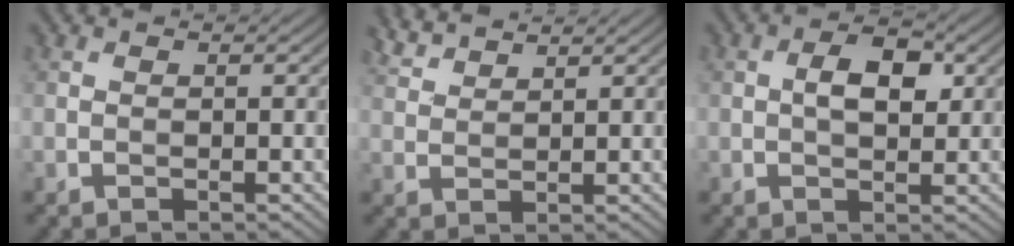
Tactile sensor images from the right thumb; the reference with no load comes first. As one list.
[{"total": 3.4, "force": [3.1, 0.7, 1.2], "torque": [-0.030, 0.004, 0.070]}, {"total": 4.6, "force": [0.8, 2.4, 3.9], "torque": [-0.070, 0.005, 0.011]}]